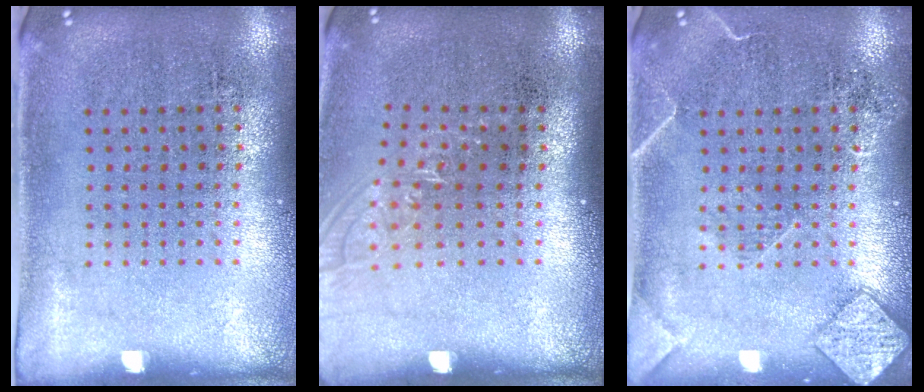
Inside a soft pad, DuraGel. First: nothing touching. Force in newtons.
{"total": 1.1, "press": 1.0, "slide": 0.5}
{"total": 2.3, "press": 2.3, "slide": 0.3}